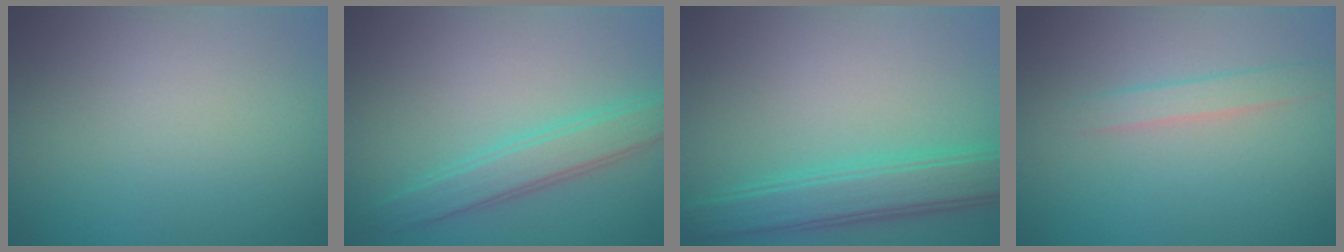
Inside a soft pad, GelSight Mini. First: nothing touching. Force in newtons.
{"total": 3.3, "press": 3.3, "slide": 0.1}
{"total": 4.6, "press": 4.6, "slide": 0.1}
{"total": 1.5, "press": 1.5, "slide": 0.0}